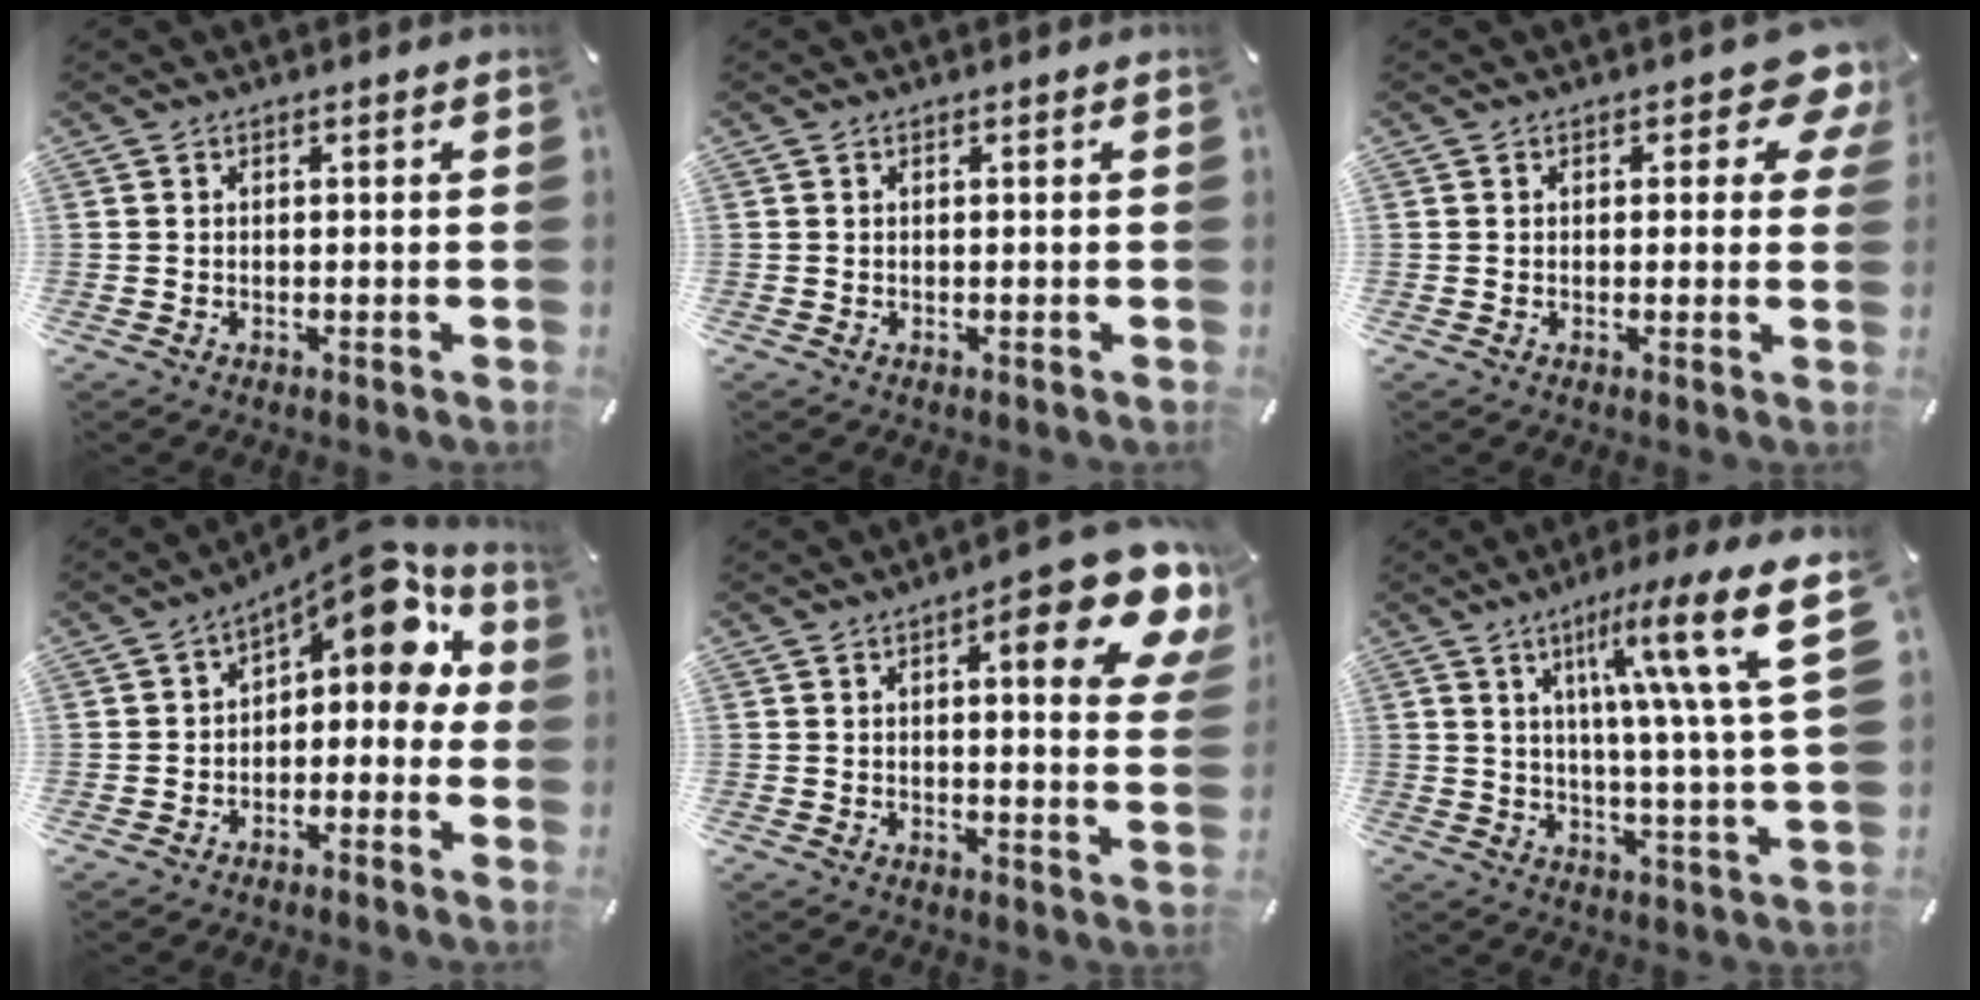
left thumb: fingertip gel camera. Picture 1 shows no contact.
{"total": 0.0}
{"total": 7.5, "force": [3.3, 3.8, 5.5], "torque": [-0.056, -0.015, 0.051]}
{"total": 9.2, "force": [4.7, 4.3, 6.6], "torque": [-0.092, -0.044, 0.079]}
{"total": 15.4, "force": [7.4, 4.1, 12.8], "torque": [-0.167, -0.044, 0.111]}
{"total": 20.8, "force": [7.8, 3.1, 19.0], "torque": [-0.282, -0.033, 0.097]}